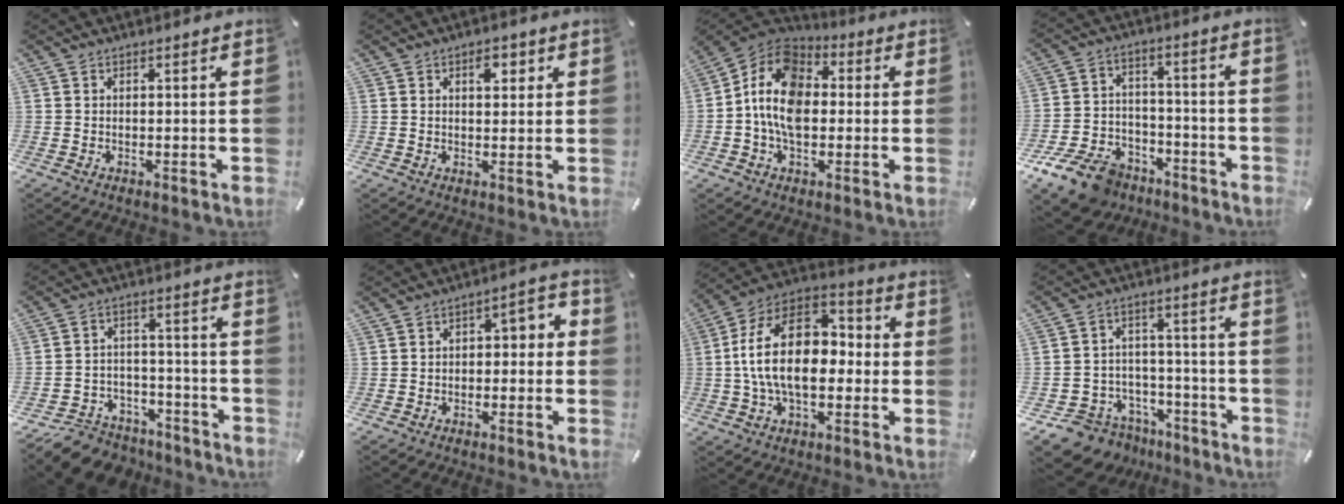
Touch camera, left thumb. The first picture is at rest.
{"total": 3.6, "force": [1.5, 2.2, 2.5], "torque": [-0.023, -0.006, 0.017]}
{"total": 12.2, "force": [-1.8, 8.7, 8.3], "torque": [-0.176, 0.015, -0.038]}
{"total": 12.9, "force": [-9.2, 7.5, 5.0], "torque": [-0.095, 0.062, -0.167]}
{"total": 9.6, "force": [-7.6, 5.5, 2.3], "torque": [-0.026, 0.056, -0.135]}
{"total": 4.4, "force": [-2.7, 2.6, 2.2], "torque": [-0.039, 0.024, -0.055]}
{"total": 19.6, "force": [-1.5, 12.5, 15.0], "torque": [-0.279, 0.020, -0.029]}
{"total": 9.3, "force": [-6.2, 6.8, 1.2], "torque": [-0.023, 0.038, -0.105]}